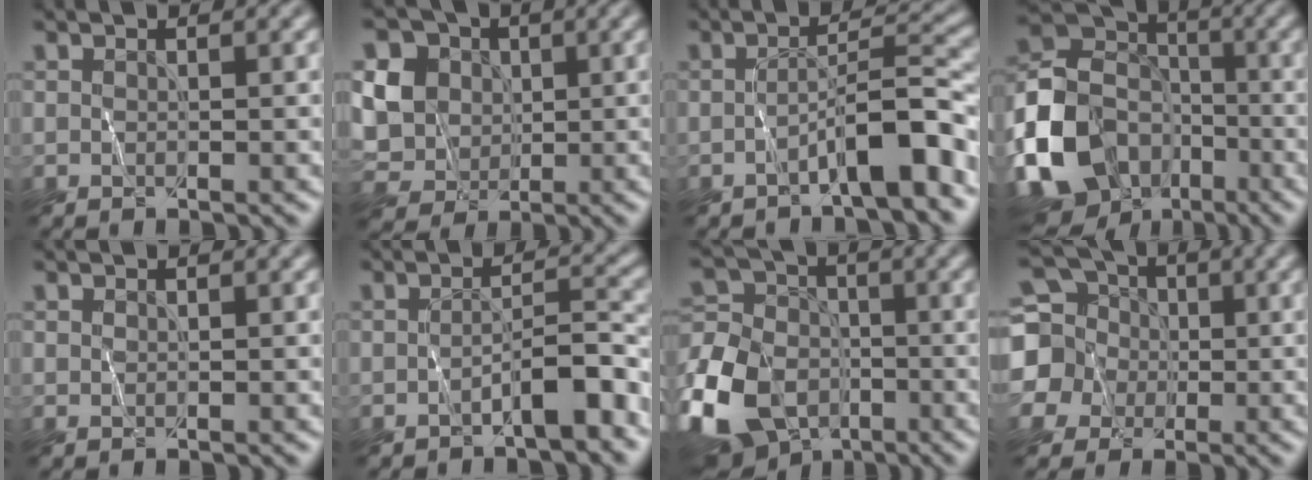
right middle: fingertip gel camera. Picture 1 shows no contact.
{"total": 7.1, "force": [1.7, 6.0, 3.2], "torque": [-0.085, 0.017, 0.026]}
{"total": 5.3, "force": [-2.8, 0.9, 4.4], "torque": [-0.067, 0.021, -0.049]}
{"total": 11.6, "force": [-4.8, 9.0, 5.5], "torque": [-0.126, -0.004, -0.105]}
{"total": 0.0}
{"total": 3.7, "force": [-2.0, 0.7, 3.0], "torque": [-0.046, 0.015, -0.039]}
{"total": 11.7, "force": [-5.5, 8.3, 6.2], "torque": [-0.156, -0.011, -0.127]}
{"total": 8.6, "force": [1.2, 7.7, 3.5], "torque": [-0.091, 0.029, -0.019]}